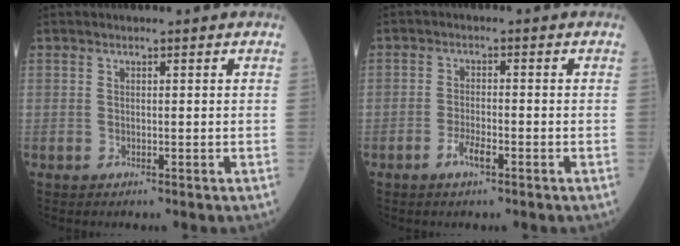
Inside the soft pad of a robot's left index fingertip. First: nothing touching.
{"total": 2.7, "force": [-1.7, 0.6, 2.0], "torque": [-0.039, -0.002, -0.035]}